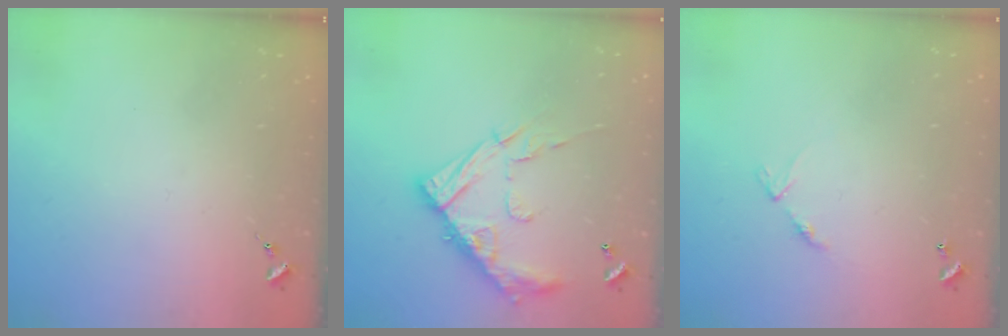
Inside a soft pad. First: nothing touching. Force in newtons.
{"total": 17.4, "press": 17.3, "slide": 1.3}
{"total": 6.2, "press": 6.2, "slide": 0.7}